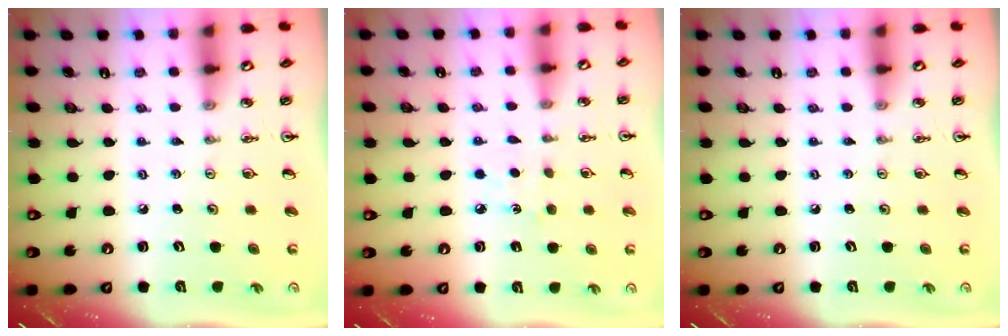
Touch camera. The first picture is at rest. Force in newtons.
{"total": 5.6, "press": 5.6, "slide": 0.7}
{"total": 0.0}